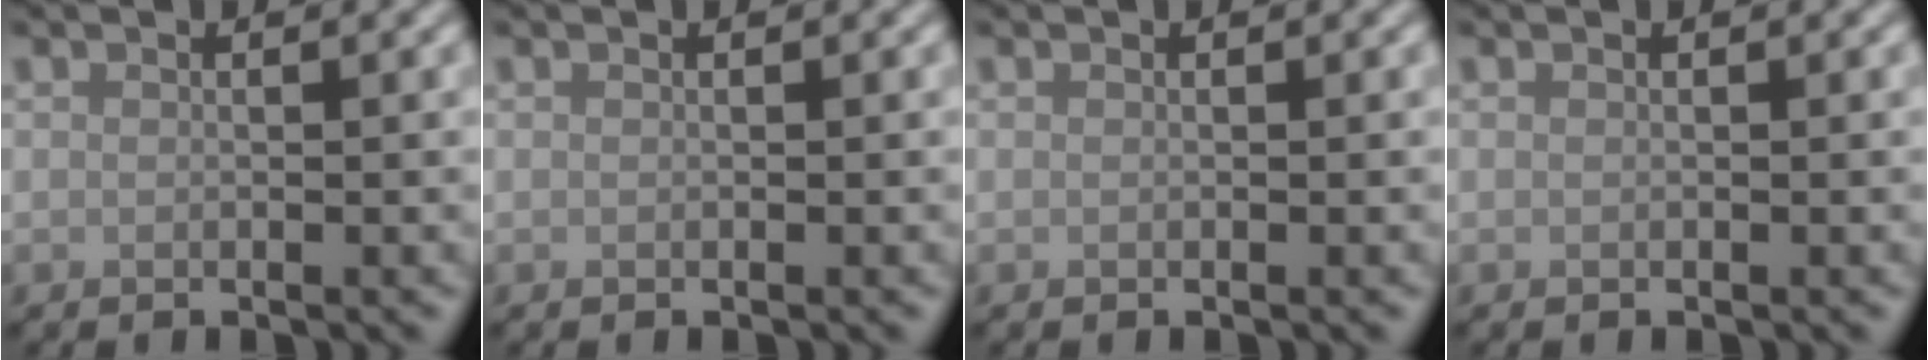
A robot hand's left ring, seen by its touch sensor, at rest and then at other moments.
{"total": 0.0}
{"total": 0.0}
{"total": 0.0}